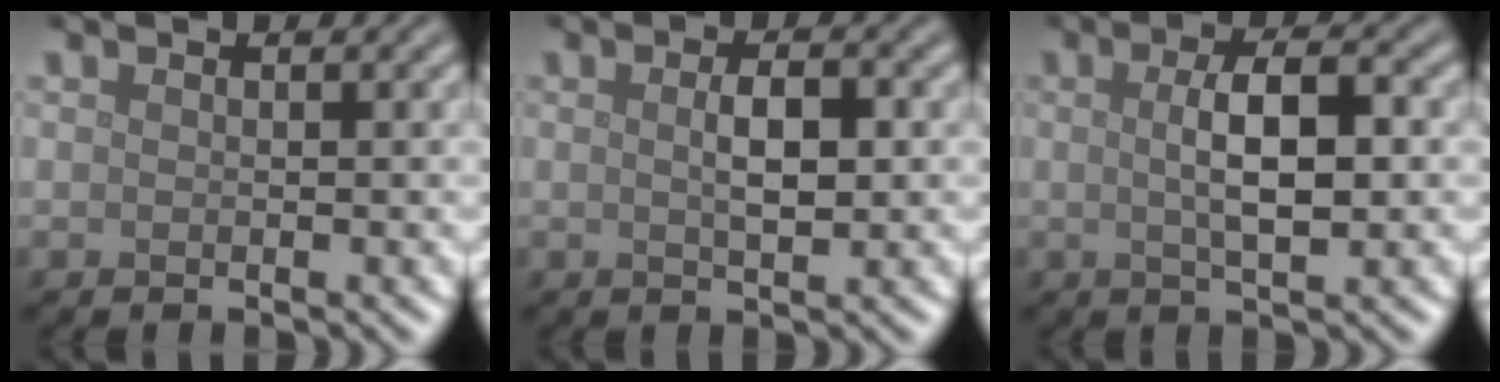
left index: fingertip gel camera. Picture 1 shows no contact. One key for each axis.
{"total": 2.7, "fx": 0.3, "fy": 0.9, "fz": 2.5, "tx": -0.049, "ty": 0.001, "tz": 0.005}
{"total": 4.7, "fx": 0.4, "fy": 1.4, "fz": 4.4, "tx": -0.081, "ty": 0.006, "tz": 0.006}